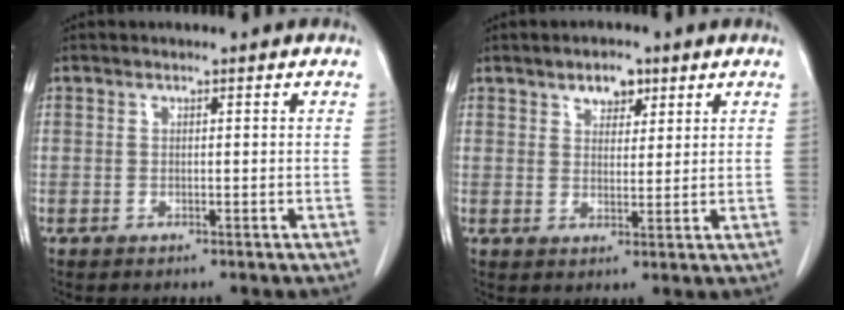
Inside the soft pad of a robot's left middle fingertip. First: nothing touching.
{"total": 3.8, "force": [2.4, 2.0, 2.1], "torque": [-0.033, 0.003, 0.039]}